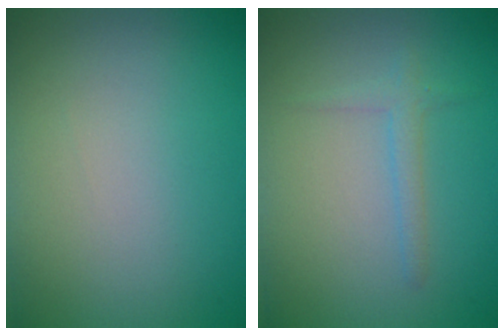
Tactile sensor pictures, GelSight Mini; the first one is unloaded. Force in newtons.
{"total": 1.4, "press": 1.4, "slide": 0.1}